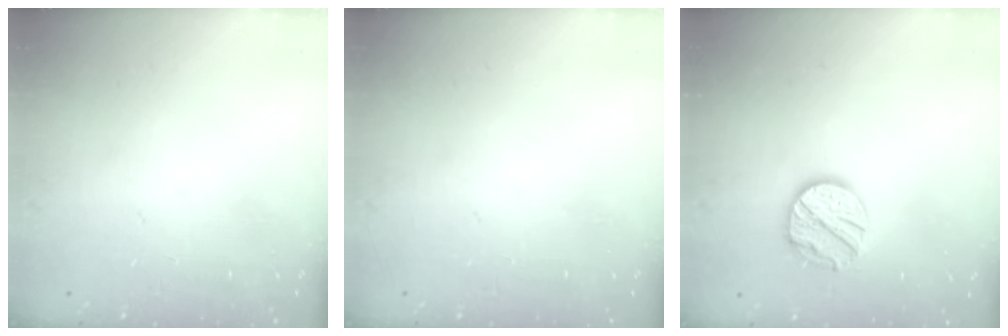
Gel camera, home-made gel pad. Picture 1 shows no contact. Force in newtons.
{"total": 0.0}
{"total": 11.7, "press": 11.7, "slide": 1.0}